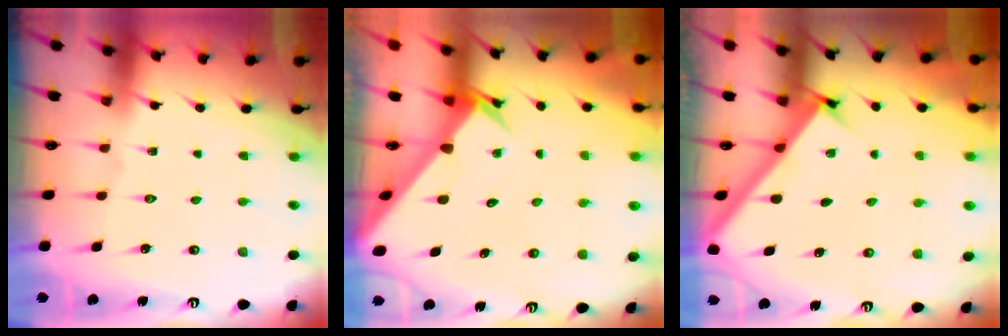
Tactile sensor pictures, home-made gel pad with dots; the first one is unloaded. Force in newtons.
{"total": 3.0, "press": 3.0, "slide": 0.2}
{"total": 2.5, "press": 2.5, "slide": 0.3}